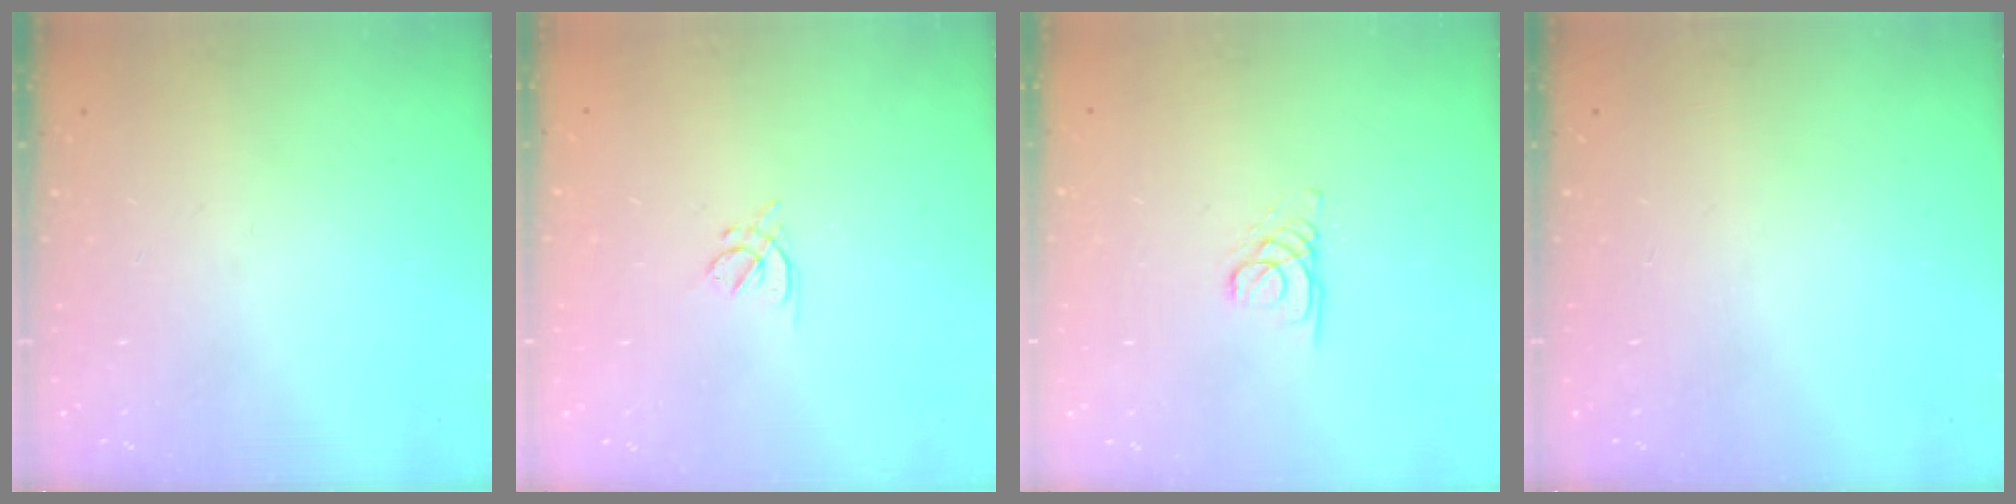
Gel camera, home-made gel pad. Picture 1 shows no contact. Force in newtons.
{"total": 2.5, "press": 2.4, "slide": 0.6}
{"total": 1.4, "press": 1.3, "slide": 0.1}
{"total": 0.0}